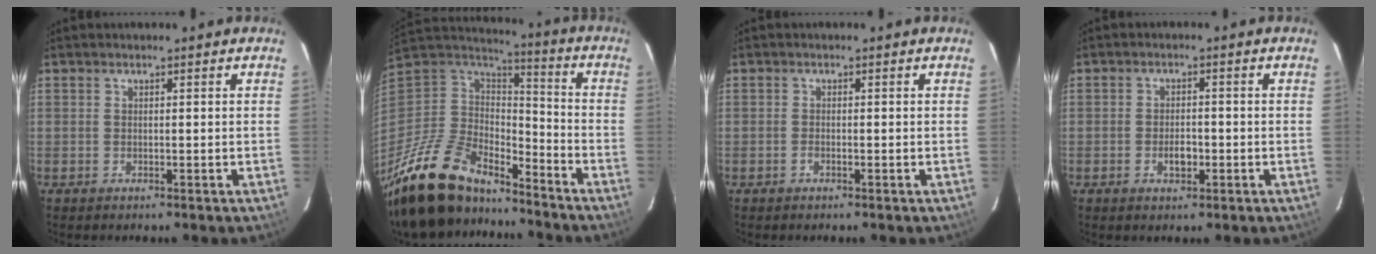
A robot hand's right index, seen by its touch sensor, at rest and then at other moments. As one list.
[{"total": 24.6, "force": [-18.8, 10.0, 12.4], "torque": [-0.270, -0.020, -0.324]}, {"total": 0.8, "force": [-0.5, 0.3, 0.6], "torque": [-0.014, 0.001, -0.010]}, {"total": 3.3, "force": [-1.2, 1.9, 2.5], "torque": [-0.045, 0.001, -0.018]}]